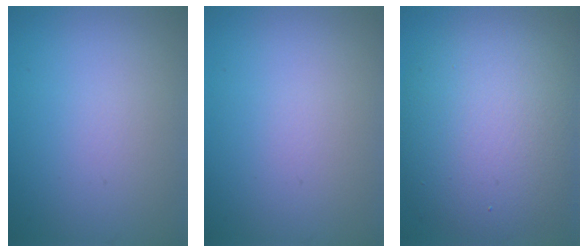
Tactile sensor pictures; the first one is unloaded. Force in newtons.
{"total": 0.0}
{"total": 10.2, "press": 10.2, "slide": 0.5}